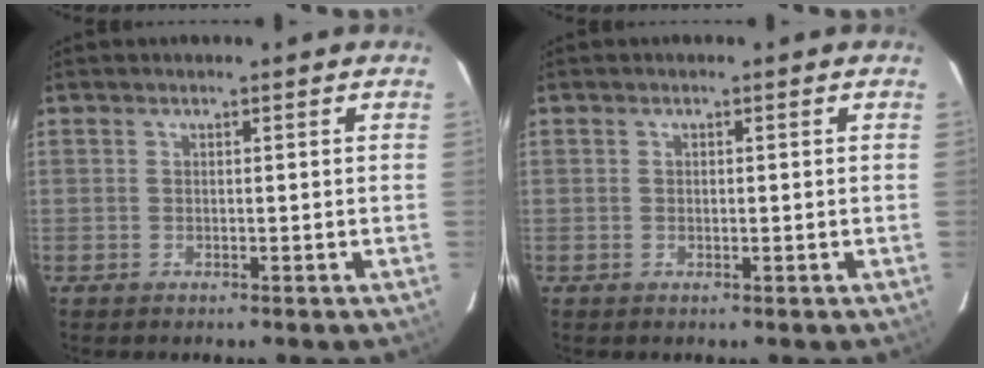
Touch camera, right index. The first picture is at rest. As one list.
[{"total": 0.6, "force": [-0.1, 0.3, 0.5], "torque": [-0.008, 0.001, -0.003]}]